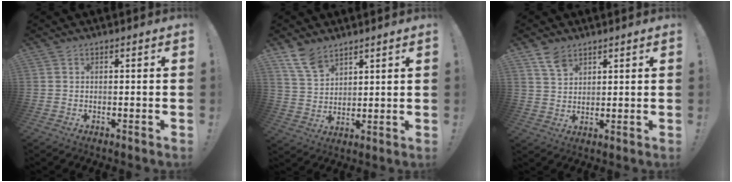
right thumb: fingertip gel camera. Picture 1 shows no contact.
{"total": 8.9, "force": [6.8, 4.6, 3.4], "torque": [-0.067, -0.037, 0.134]}
{"total": 5.8, "force": [4.1, 3.3, 2.4], "torque": [-0.035, -0.021, 0.078]}